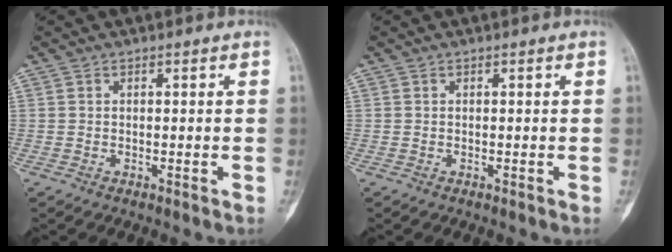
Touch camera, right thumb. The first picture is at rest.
{"total": 0.0}